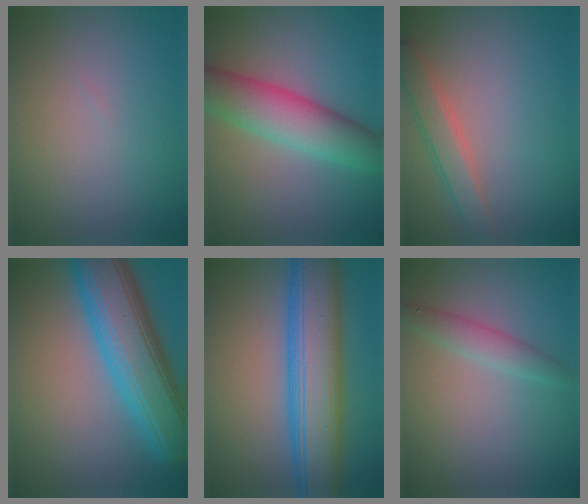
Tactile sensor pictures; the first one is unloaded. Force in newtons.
{"total": 6.9, "press": 6.9, "slide": 0.3}
{"total": 2.9, "press": 2.9, "slide": 0.1}
{"total": 9.8, "press": 9.8, "slide": 0.3}
{"total": 10.0, "press": 10.0, "slide": 0.4}
{"total": 2.0, "press": 2.0, "slide": 0.0}